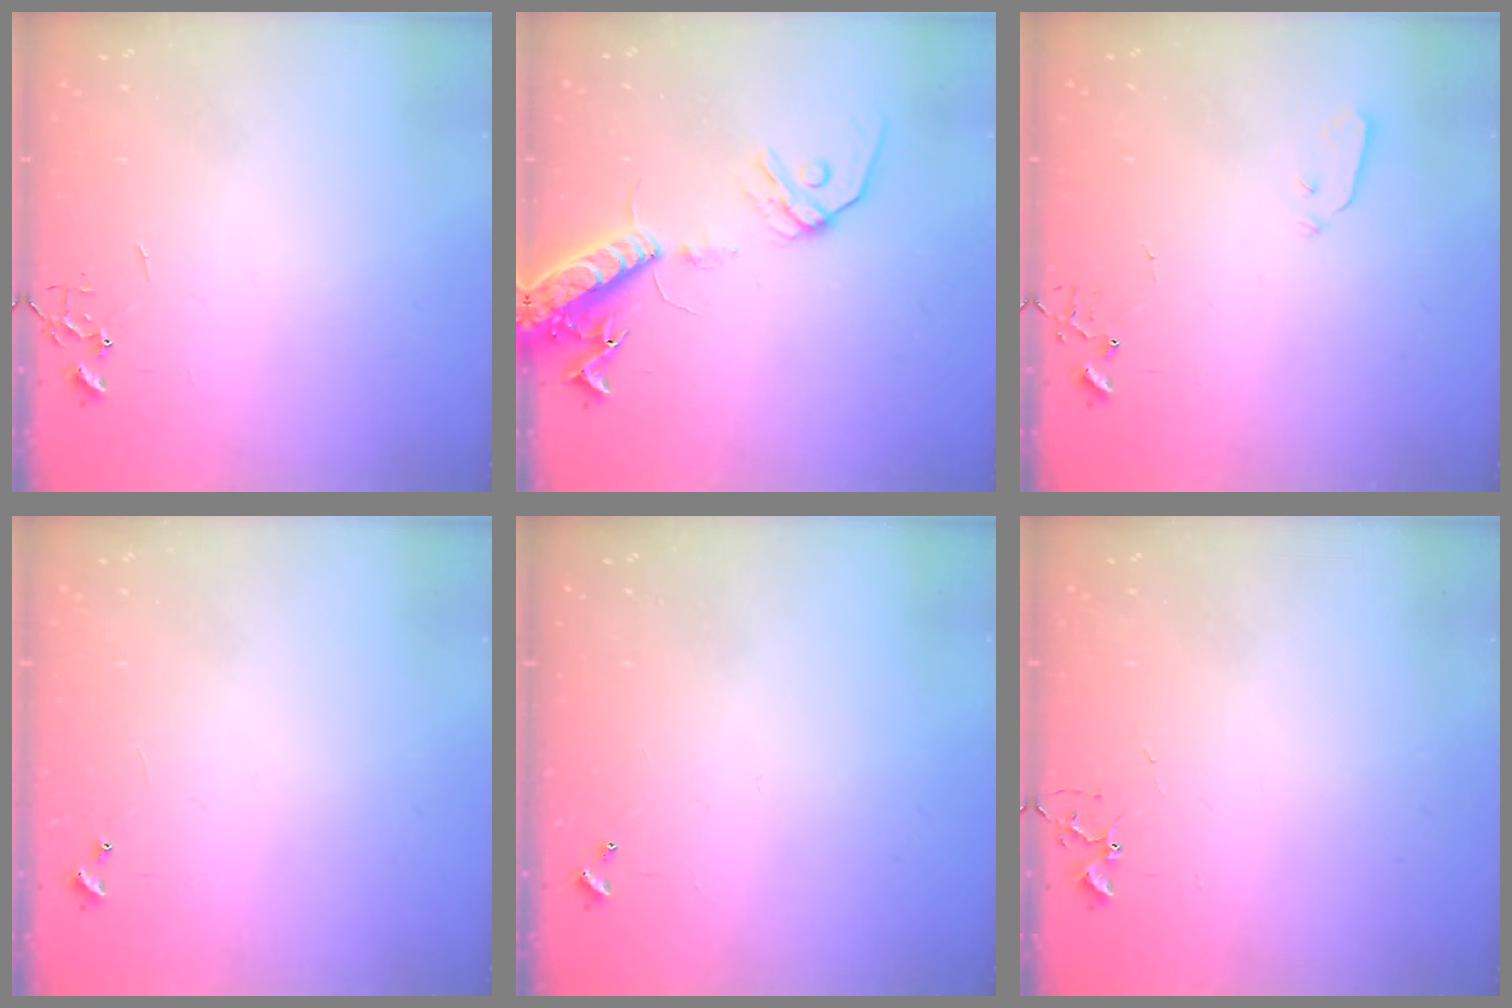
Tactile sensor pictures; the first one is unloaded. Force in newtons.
{"total": 15.4, "press": 15.0, "slide": 3.4}
{"total": 3.7, "press": 3.7, "slide": 0.1}
{"total": 4.7, "press": 4.7, "slide": 0.4}
{"total": 0.0}
{"total": 4.2, "press": 4.2, "slide": 0.7}